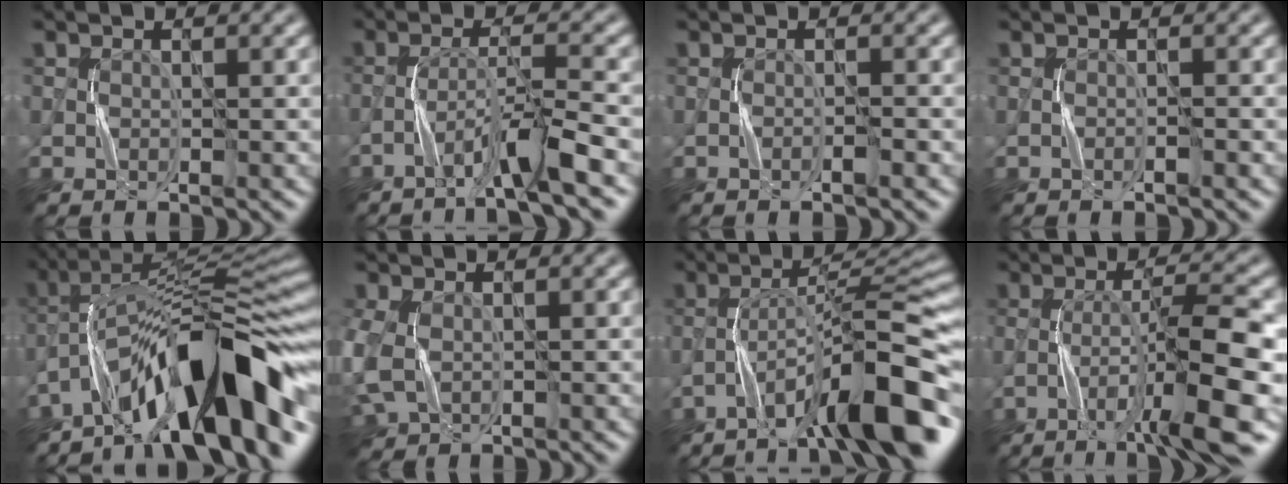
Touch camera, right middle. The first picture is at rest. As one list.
[{"total": 4.7, "force": [-3.0, 0.1, 3.5], "torque": [-0.061, 0.013, -0.062]}, {"total": 0.9, "force": [-0.6, 0.1, 0.7], "torque": [-0.013, 0.007, -0.014]}, {"total": 0.6, "force": [-0.4, 0.1, 0.5], "torque": [-0.007, 0.006, -0.010]}, {"total": 12.9, "force": [-7.0, 3.5, 10.3], "torque": [-0.150, 0.038, -0.115]}, {"total": 4.2, "force": [-0.2, 3.1, 2.8], "torque": [-0.091, -0.006, -0.007]}, {"total": 9.9, "force": [-6.0, 1.4, 7.8], "torque": [-0.113, 0.026, -0.096]}, {"total": 9.1, "force": [-4.1, 1.3, 8.1], "torque": [-0.123, 0.012, -0.068]}]